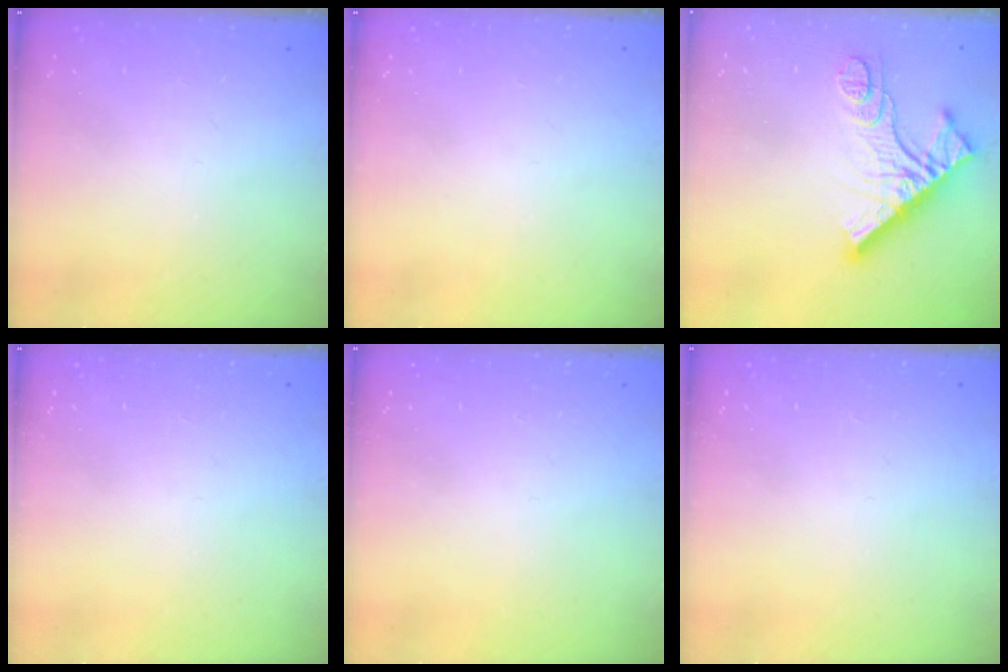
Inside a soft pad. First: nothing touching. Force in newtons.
{"total": 0.0}
{"total": 14.8, "press": 14.7, "slide": 1.5}
{"total": 0.0}
{"total": 0.0}
{"total": 0.0}